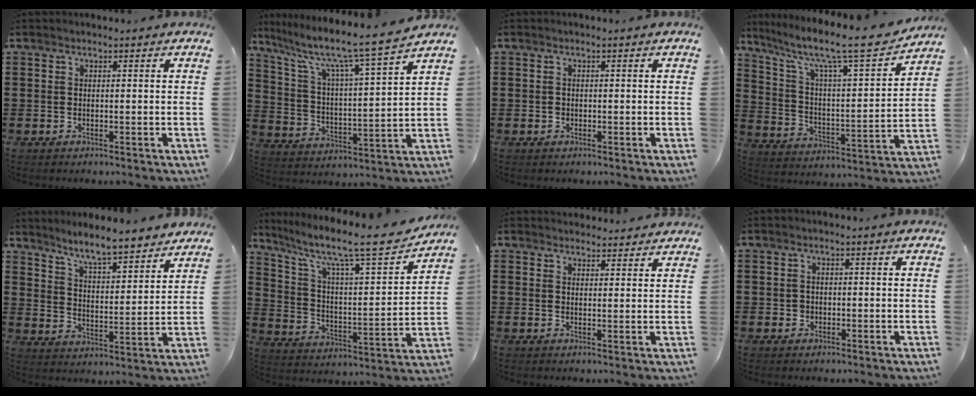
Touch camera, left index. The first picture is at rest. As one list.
[{"total": 8.6, "force": [7.1, 0.1, 4.9], "torque": [-0.119, -0.057, 0.106]}, {"total": 0.5, "force": [0.0, 0.5, 0.2], "torque": [-0.005, 0.003, -0.001]}, {"total": 10.5, "force": [8.5, 1.2, 6.0], "torque": [-0.143, -0.058, 0.135]}, {"total": 6.8, "force": [6.2, 0.1, 2.7], "torque": [-0.076, -0.037, 0.107]}, {"total": 11.5, "force": [9.0, 1.7, 6.9], "torque": [-0.152, -0.059, 0.144]}, {"total": 2.5, "force": [2.4, 0.4, 0.0], "torque": [-0.006, -0.005, 0.048]}, {"total": 1.0, "force": [0.1, 0.9, 0.3], "torque": [-0.010, 0.006, 0.000]}]